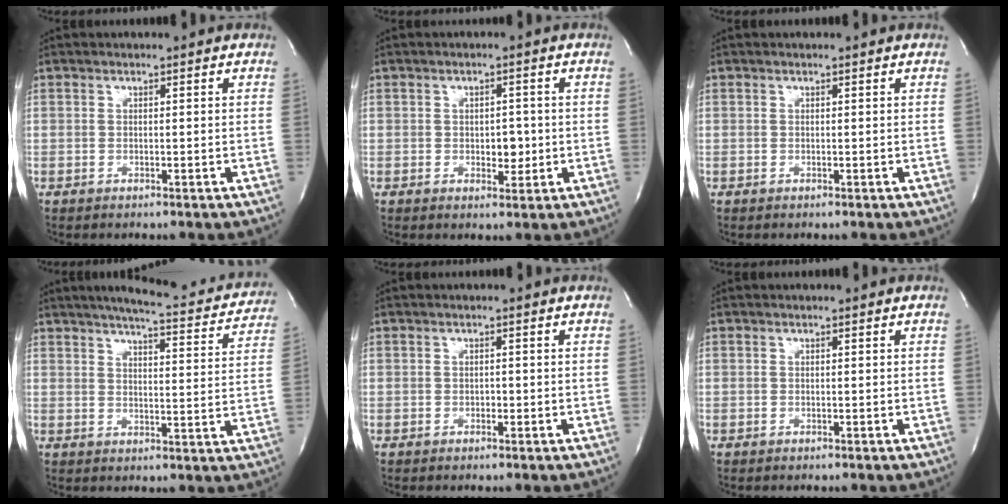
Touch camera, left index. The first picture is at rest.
{"total": 2.8, "force": [-0.4, 1.7, 2.2], "torque": [-0.026, -0.001, -0.002]}
{"total": 0.5, "force": [0.5, 0.0, 0.2], "torque": [-0.003, -0.001, 0.005]}
{"total": 17.2, "force": [15.6, 2.4, 6.8], "torque": [-0.088, -0.022, 0.183]}
{"total": 0.6, "force": [-0.3, 0.4, 0.4], "torque": [-0.003, 0.000, -0.007]}
{"total": 0.0}